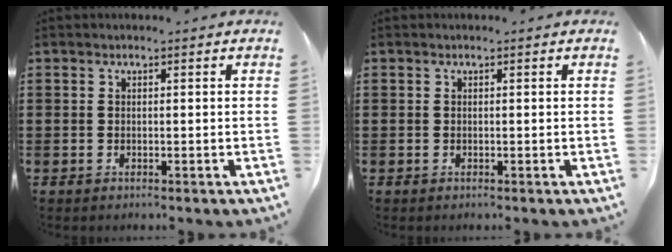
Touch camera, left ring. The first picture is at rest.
{"total": 0.0}